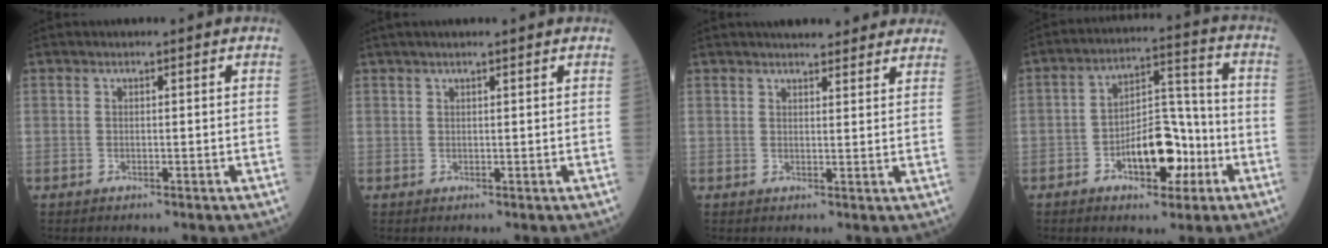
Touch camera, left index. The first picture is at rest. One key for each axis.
{"total": 4.3, "fx": 3.4, "fy": 0.1, "fz": 2.6, "tx": -0.038, "ty": 0.028, "tz": 0.053}
{"total": 9.6, "fx": 8.4, "fy": 2.2, "fz": 4.0, "tx": -0.042, "ty": 0.014, "tz": 0.096}
{"total": 10.2, "fx": -4.3, "fy": 4.9, "fz": 7.8, "tx": -0.135, "ty": 0.019, "tz": -0.069}